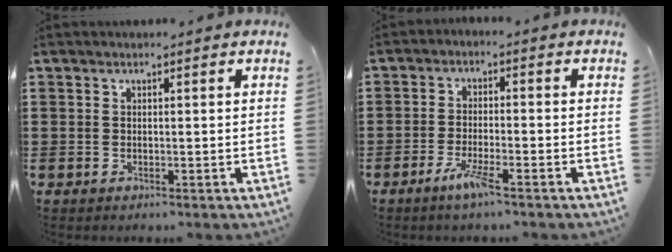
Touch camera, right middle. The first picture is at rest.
{"total": 3.8, "force": [-2.1, -0.1, 3.1], "torque": [-0.064, -0.013, -0.039]}